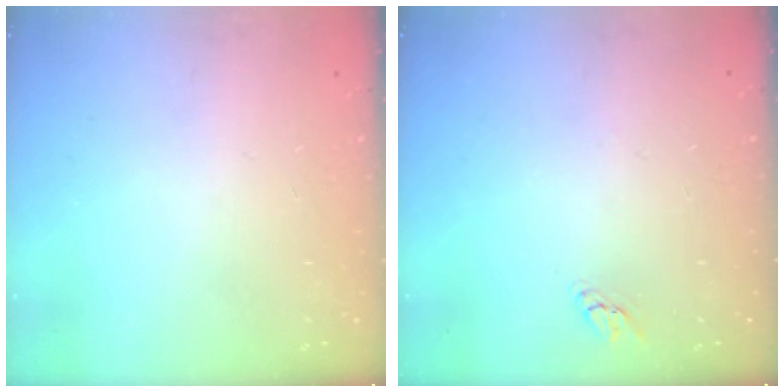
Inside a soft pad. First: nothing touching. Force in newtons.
{"total": 2.9, "press": 2.9, "slide": 0.2}